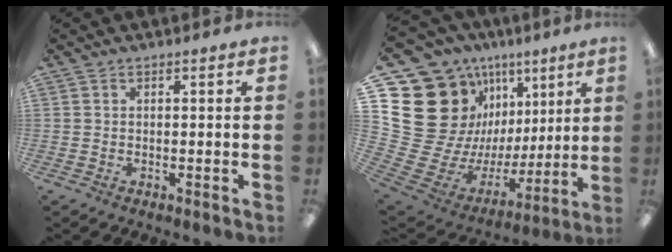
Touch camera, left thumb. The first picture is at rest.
{"total": 24.6, "force": [9.4, 19.1, 12.3], "torque": [-0.232, -0.089, 0.226]}